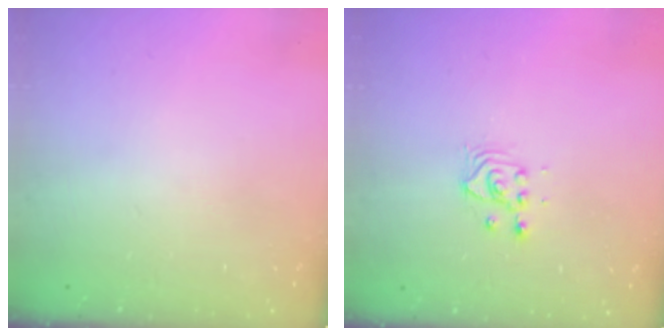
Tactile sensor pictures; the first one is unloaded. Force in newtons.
{"total": 3.7, "press": 3.7, "slide": 0.3}